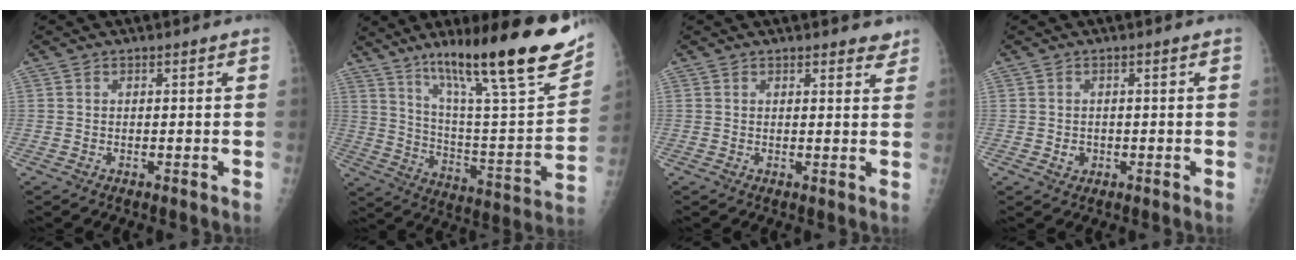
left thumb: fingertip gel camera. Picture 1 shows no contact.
{"total": 28.5, "force": [17.7, 4.9, 21.8], "torque": [-0.315, -0.054, 0.289]}
{"total": 3.1, "force": [2.6, 1.0, 1.2], "torque": [0.003, -0.013, 0.026]}
{"total": 1.5, "force": [-0.3, 1.4, 0.7], "torque": [-0.005, 0.002, 0.001]}